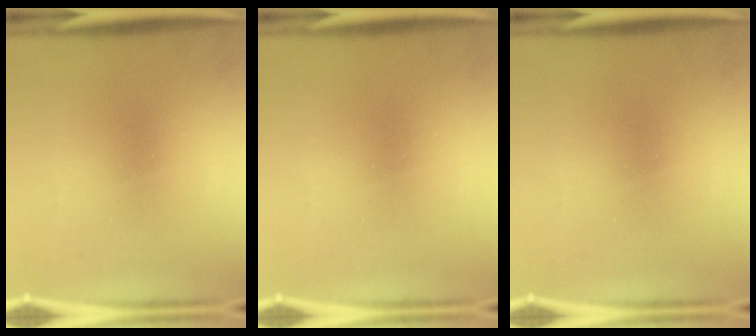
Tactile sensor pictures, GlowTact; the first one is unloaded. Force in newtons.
{"total": 0.0}
{"total": 0.0}